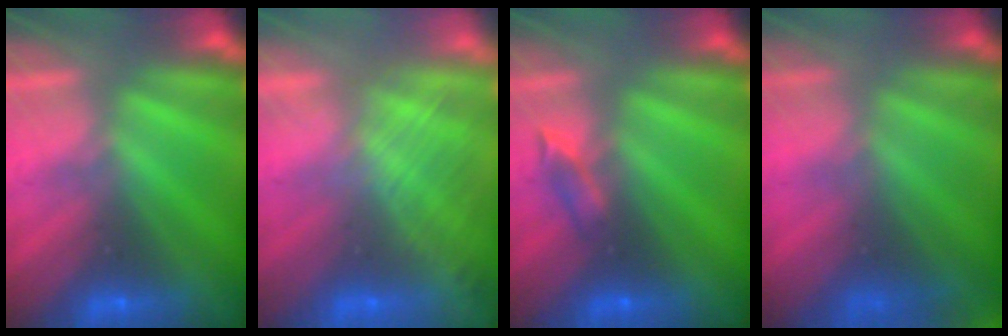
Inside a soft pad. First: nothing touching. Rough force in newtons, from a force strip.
{"total": 2.9}
{"total": 2.2}
{"total": 10.6}